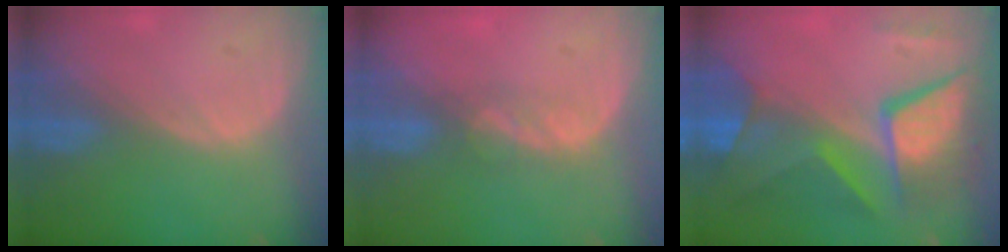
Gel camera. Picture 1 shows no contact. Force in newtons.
{"total": 3.1, "press": 2.7, "slide": 1.6}
{"total": 11.9, "press": 11.9, "slide": 1.1}